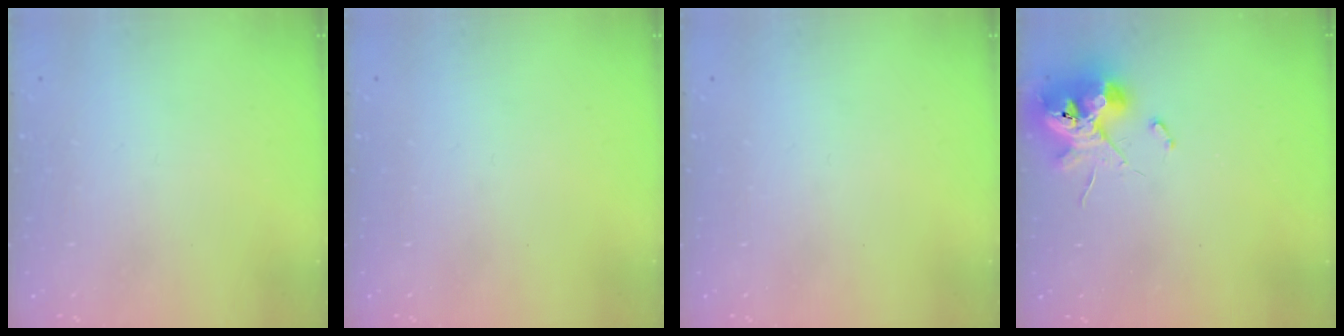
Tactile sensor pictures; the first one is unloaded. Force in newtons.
{"total": 0.0}
{"total": 0.0}
{"total": 11.6, "press": 11.6, "slide": 0.8}